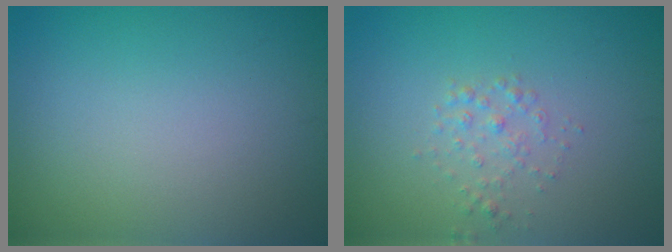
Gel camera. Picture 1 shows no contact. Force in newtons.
{"total": 1.4, "press": 1.4, "slide": 0.0}